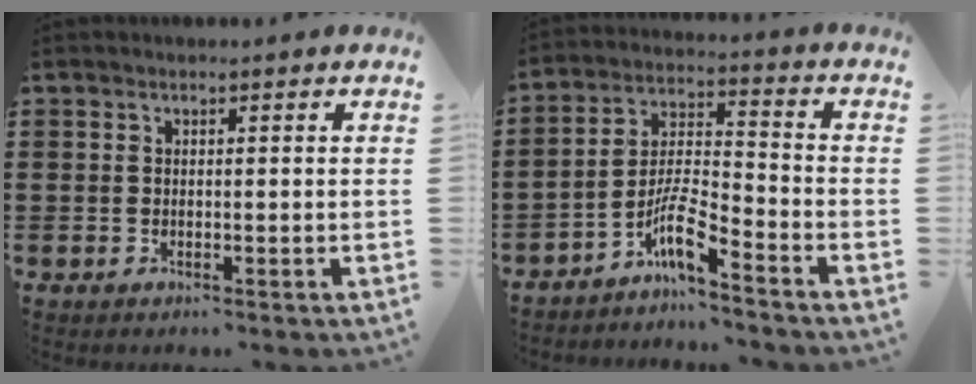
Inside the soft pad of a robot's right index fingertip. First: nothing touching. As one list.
[{"total": 7.2, "force": [-5.3, 1.2, 4.7], "torque": [-0.100, -0.001, -0.104]}]